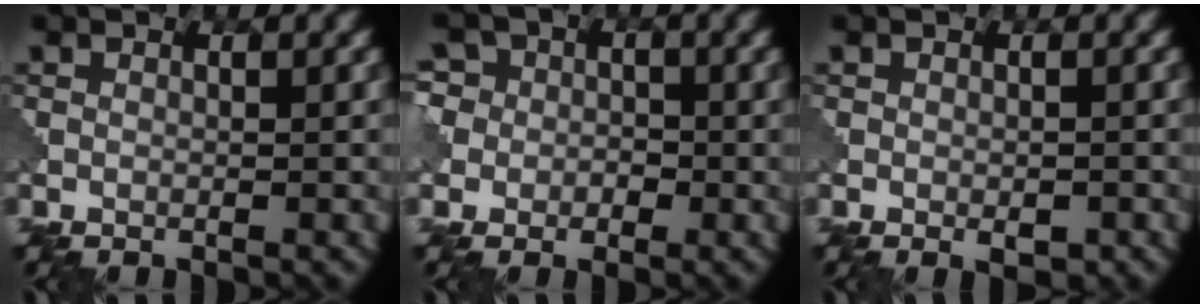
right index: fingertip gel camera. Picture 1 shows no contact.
{"total": 3.9, "force": [-0.5, 3.8, 0.2], "torque": [0.003, 0.021, -0.042]}
{"total": 1.0, "force": [-0.9, 0.1, 0.4], "torque": [-0.013, -0.007, -0.008]}